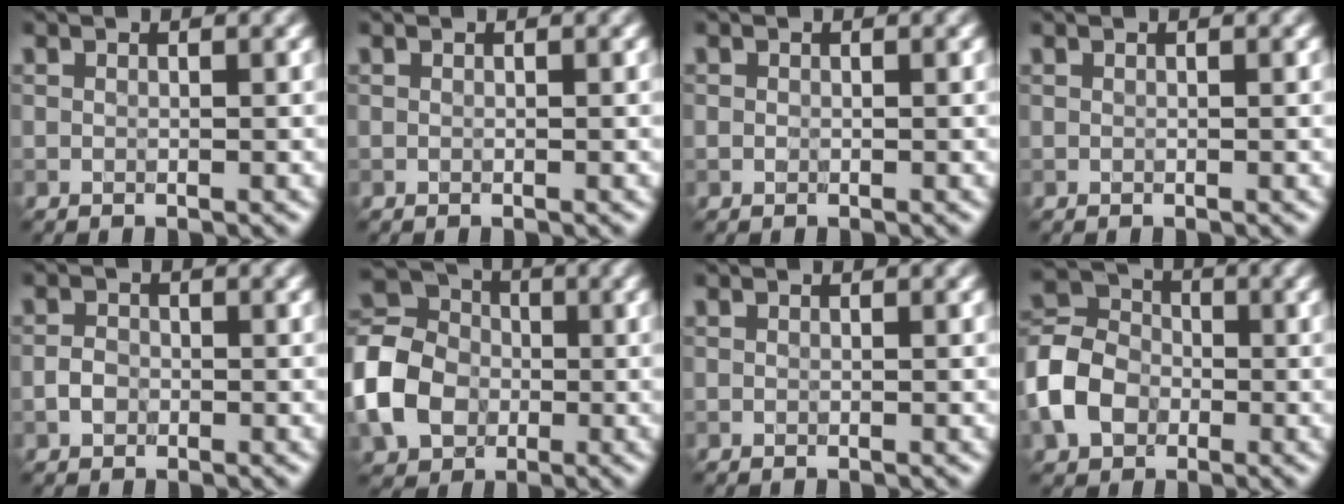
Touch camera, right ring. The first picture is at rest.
{"total": 0.0}
{"total": 0.5, "force": [-0.1, 0.5, 0.2], "torque": [-0.001, -0.004, -0.002]}
{"total": 0.0}
{"total": 1.5, "force": [-0.6, 1.1, 0.8], "torque": [-0.014, 0.002, -0.014]}
{"total": 8.5, "force": [-2.0, 6.8, 4.7], "torque": [-0.119, 0.009, -0.061]}
{"total": 0.0}
{"total": 6.7, "force": [-2.2, 5.2, 3.7], "torque": [-0.079, 0.012, -0.065]}